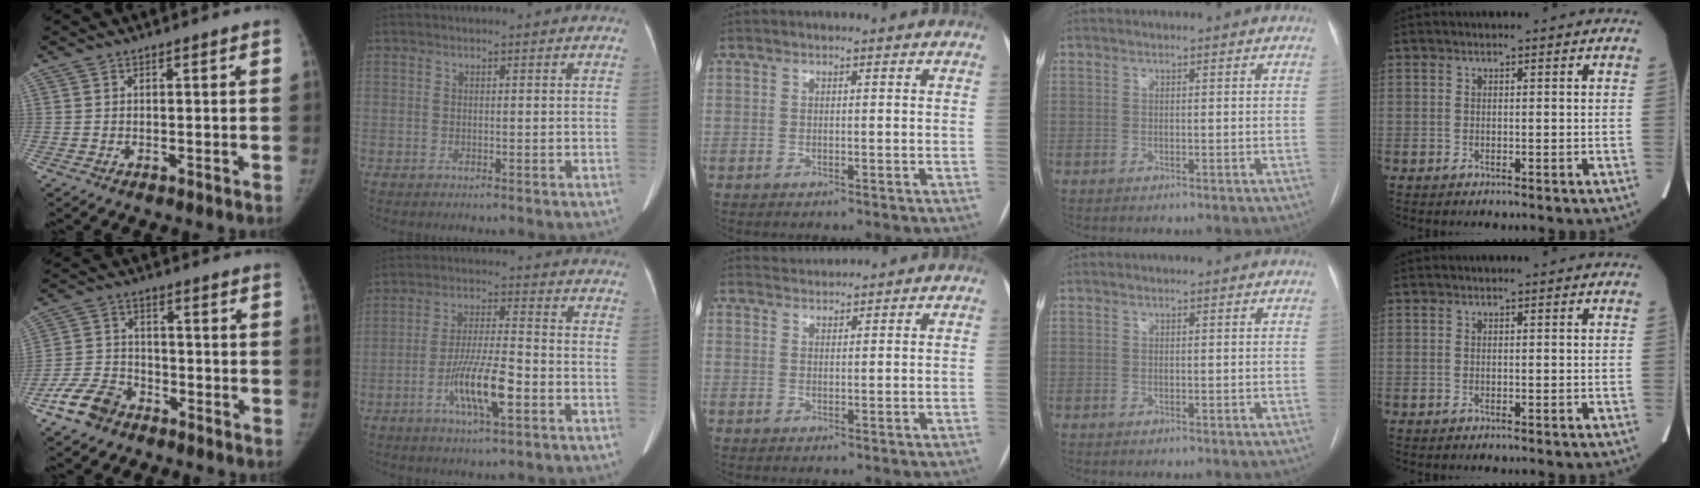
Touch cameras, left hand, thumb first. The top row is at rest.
{"thumb": {"total": 8.1, "force": [-5.5, 5.0, 3.1], "torque": [-0.059, 0.025, -0.111]}, "index": {"total": 9.6, "force": [-3.9, 1.5, 8.7], "torque": [-0.164, -0.006, -0.073]}, "middle": {"total": 2.1, "force": [2.1, 0.0, -0.5], "torque": [-0.002, 0.013, 0.044]}}